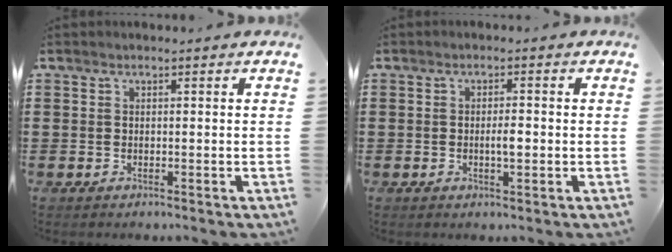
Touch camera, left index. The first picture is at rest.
{"total": 2.2, "force": [-0.3, 0.7, 2.1], "torque": [-0.041, 0.002, -0.007]}